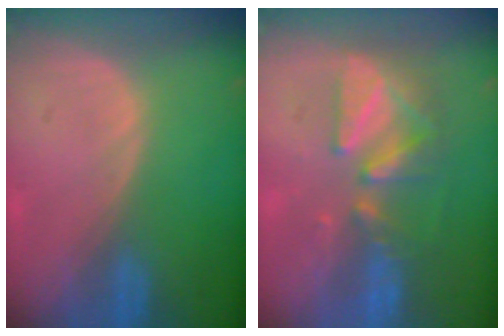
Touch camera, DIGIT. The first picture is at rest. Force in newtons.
{"total": 8.8, "press": 7.8, "slide": 4.1}